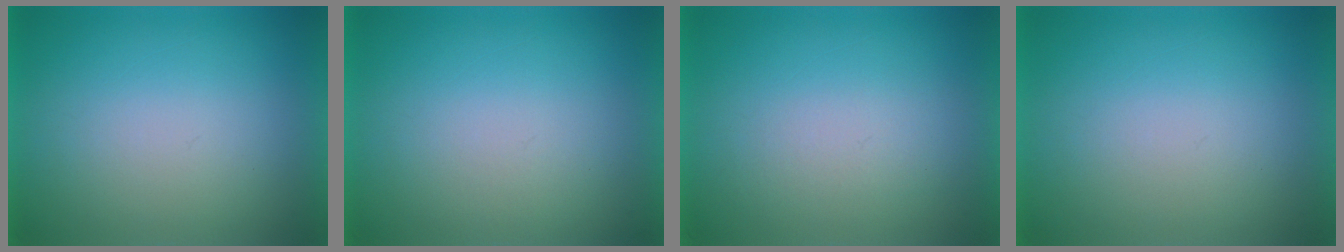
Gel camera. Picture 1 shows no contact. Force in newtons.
{"total": 1.1}
{"total": 1.4}
{"total": 0.0}